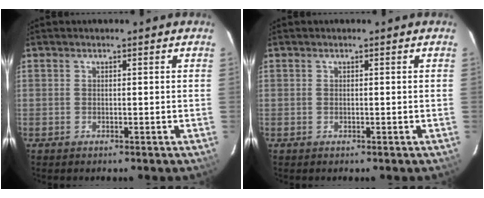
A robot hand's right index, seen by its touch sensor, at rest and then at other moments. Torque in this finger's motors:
{"motor_torque": [0.00, 0.00, -0.02, 0.00]}